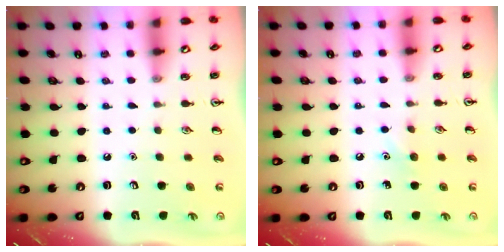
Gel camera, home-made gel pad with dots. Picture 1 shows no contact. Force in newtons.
{"total": 5.2, "press": 4.9, "slide": 1.7}